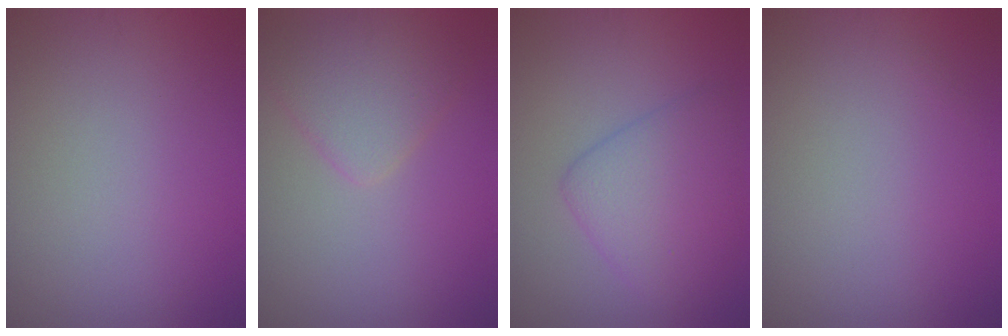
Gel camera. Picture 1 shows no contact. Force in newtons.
{"total": 3.4, "press": 3.4, "slide": 0.2}
{"total": 4.5, "press": 4.5, "slide": 0.2}
{"total": 0.0}